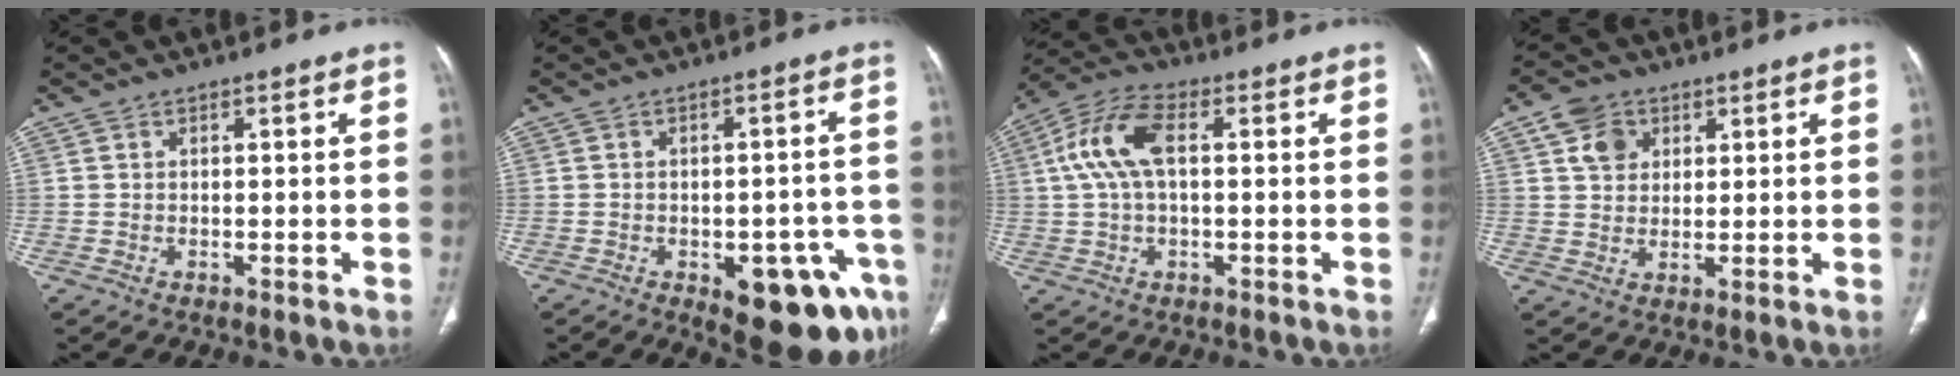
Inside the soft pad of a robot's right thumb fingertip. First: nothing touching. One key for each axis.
{"total": 14.3, "fx": -6.8, "fy": 6.4, "fz": 10.9, "tx": -0.087, "ty": 0.032, "tz": -0.072}
{"total": 9.9, "fx": 1.5, "fy": 4.9, "fz": 8.5, "tx": -0.186, "ty": 0.032, "tz": 0.024}
{"total": 6.4, "fx": 2.7, "fy": 5.0, "fz": 2.9, "tx": -0.028, "ty": -0.006, "tz": 0.048}